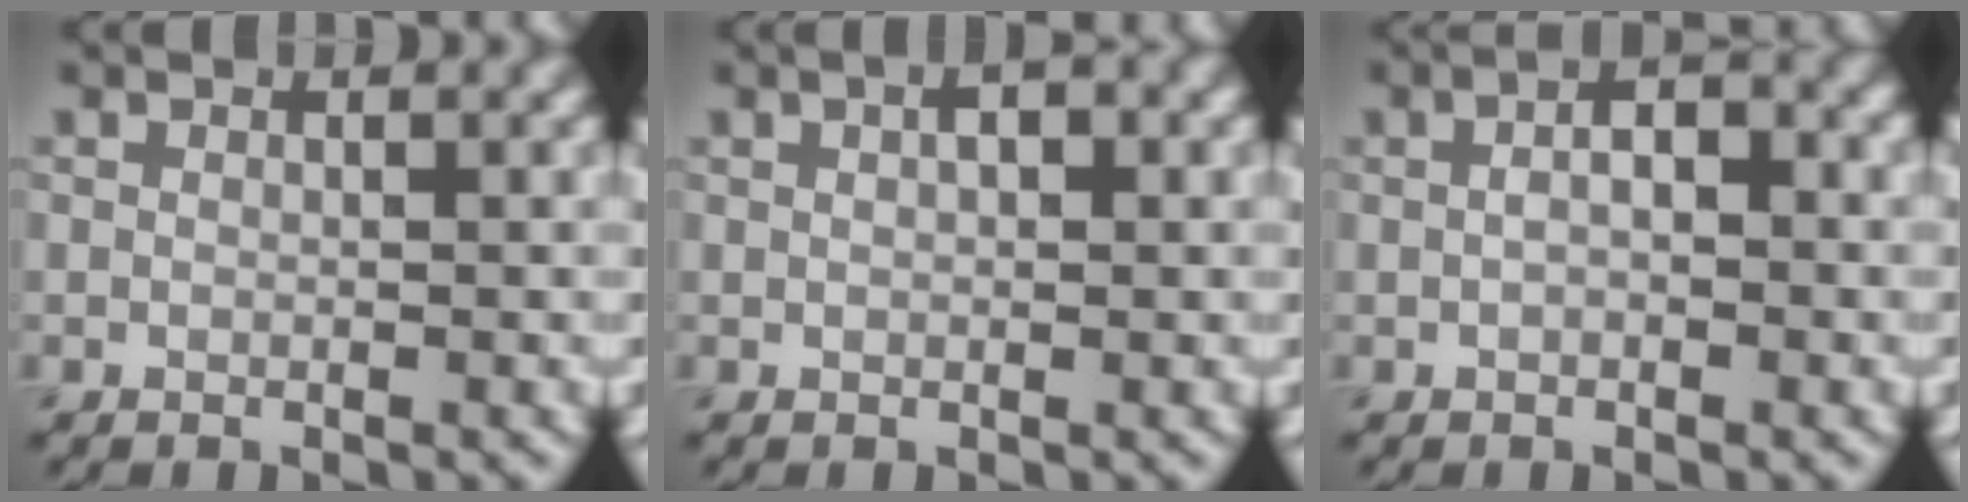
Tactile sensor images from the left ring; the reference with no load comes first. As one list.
[{"total": 2.4, "force": [1.0, 1.1, 1.9], "torque": [-0.021, -0.002, 0.008]}, {"total": 3.4, "force": [0.4, 1.7, 2.9], "torque": [-0.044, 0.003, -0.002]}]